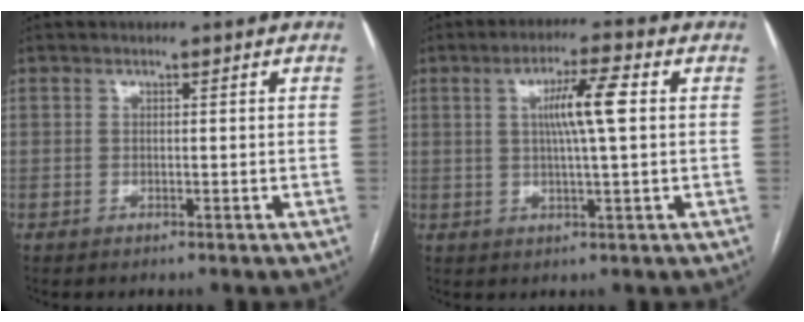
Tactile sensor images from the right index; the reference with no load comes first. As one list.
[{"total": 7.1, "force": [1.3, 0.1, 7.0], "torque": [-0.124, 0.005, 0.021]}]